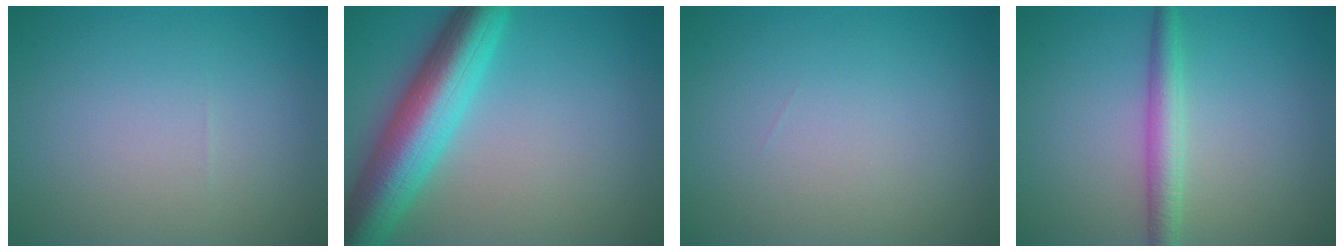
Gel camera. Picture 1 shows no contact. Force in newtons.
{"total": 8.7, "press": 8.7, "slide": 0.4}
{"total": 0.0}
{"total": 2.9, "press": 2.9, "slide": 0.1}